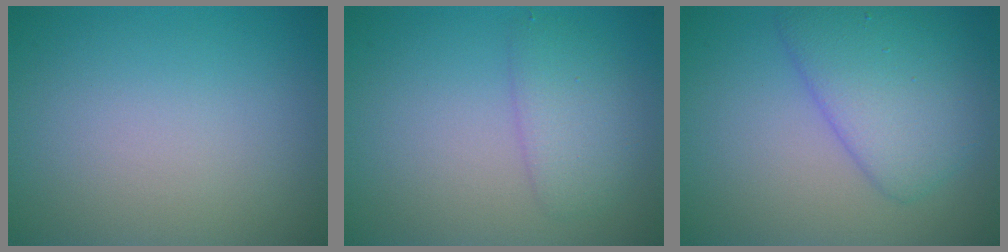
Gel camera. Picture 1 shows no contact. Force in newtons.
{"total": 2.7, "press": 2.7, "slide": 0.1}
{"total": 5.3, "press": 5.3, "slide": 0.1}